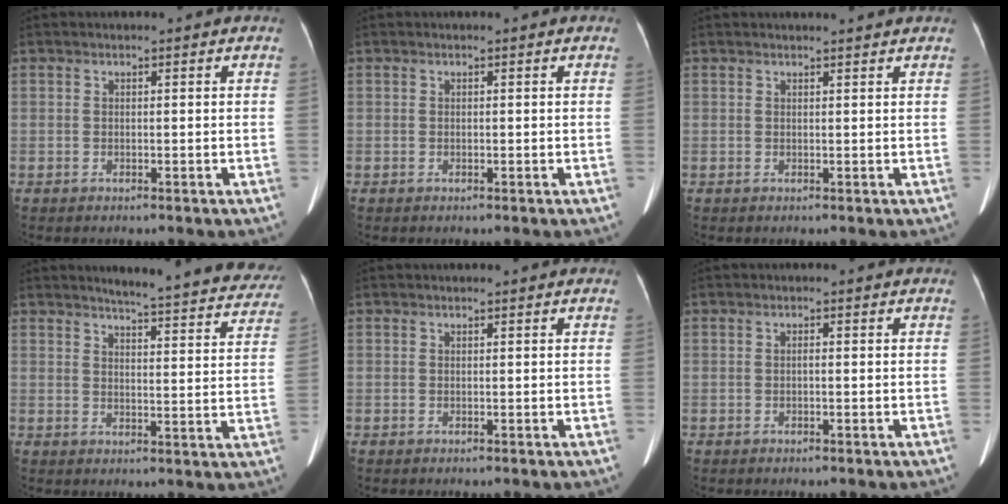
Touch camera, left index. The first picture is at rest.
{"total": 0.0}
{"total": 2.7, "force": [2.6, -0.2, 0.6], "torque": [-0.008, 0.009, 0.029]}
{"total": 19.5, "force": [18.3, 2.1, 6.4], "torque": [-0.066, -0.057, 0.201]}
{"total": 0.0}
{"total": 0.5, "force": [-0.1, 0.0, 0.5], "torque": [-0.012, -0.002, -0.001]}